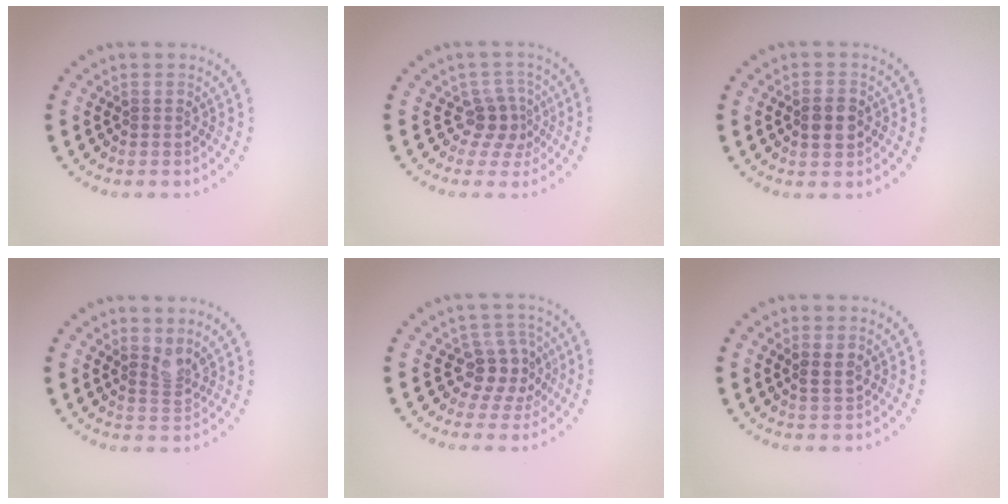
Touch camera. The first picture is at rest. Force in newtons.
{"total": 2.4, "press": 1.7, "slide": 1.7}
{"total": 2.8, "press": 2.8, "slide": 0.3}
{"total": 2.1, "press": 1.5, "slide": 1.4}
{"total": 3.6, "press": 3.2, "slide": 1.7}
{"total": 1.3, "press": 1.1, "slide": 0.6}